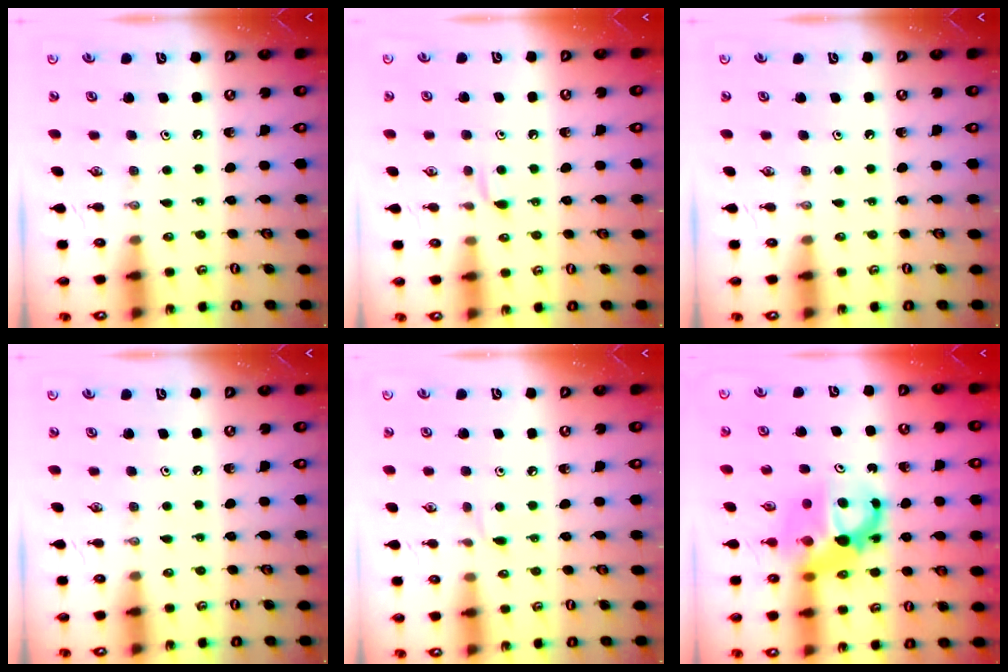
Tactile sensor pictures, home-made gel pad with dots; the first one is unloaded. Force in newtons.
{"total": 3.7, "press": 3.7, "slide": 0.5}
{"total": 0.0}
{"total": 0.0}
{"total": 3.7, "press": 3.6, "slide": 0.5}
{"total": 8.8, "press": 8.7, "slide": 0.6}